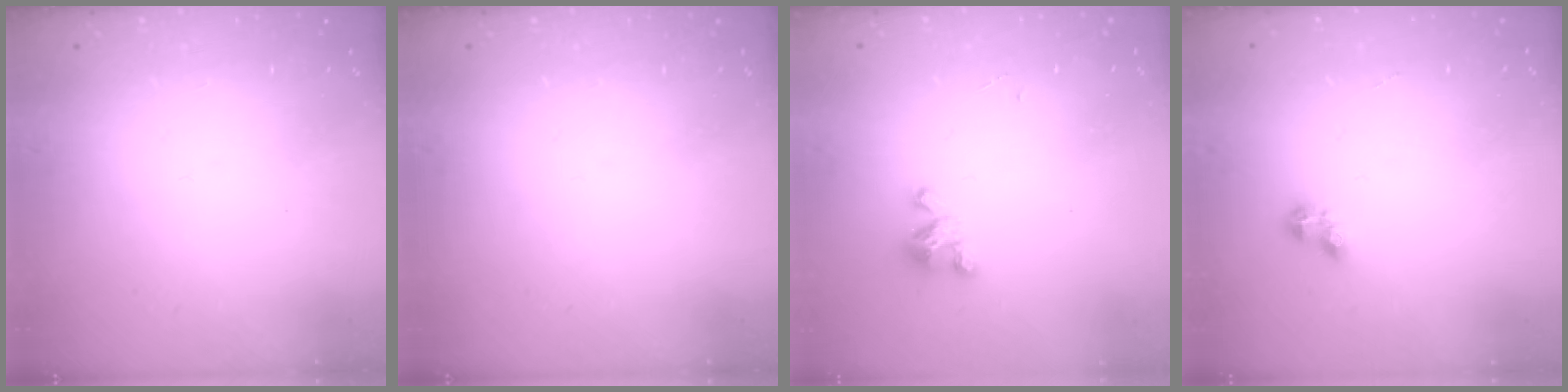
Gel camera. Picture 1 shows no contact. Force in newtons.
{"total": 0.0}
{"total": 3.6, "press": 3.6, "slide": 0.3}
{"total": 2.6, "press": 2.5, "slide": 0.5}